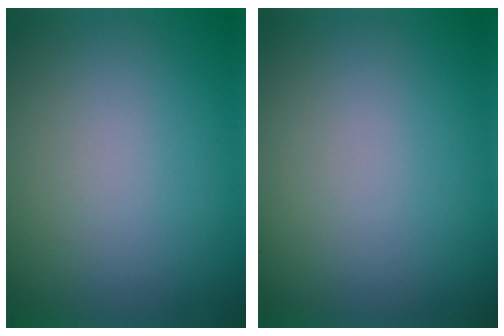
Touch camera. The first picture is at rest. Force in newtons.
{"total": 0.0}